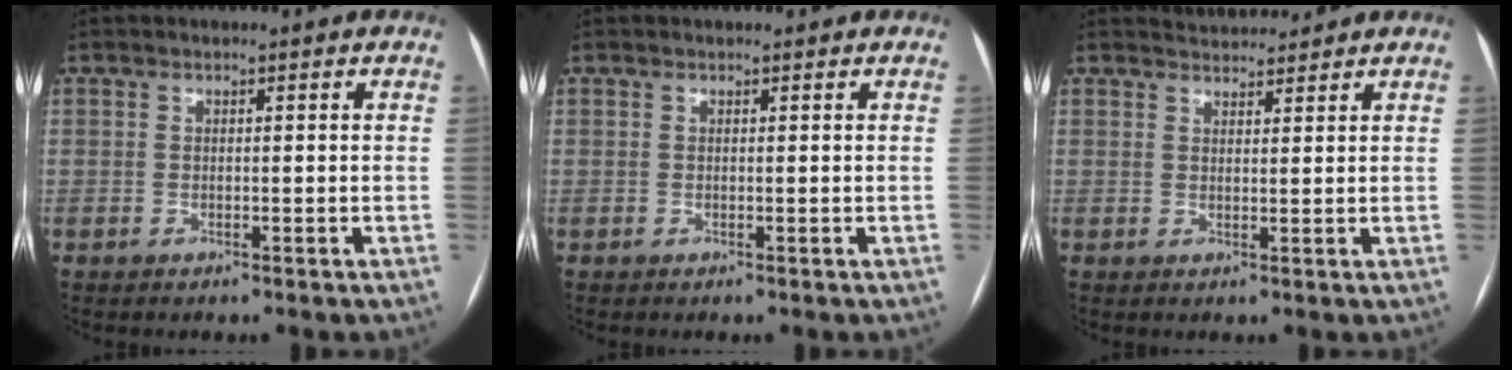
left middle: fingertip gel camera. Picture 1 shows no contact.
{"total": 0.6, "force": [0.5, 0.2, 0.1], "torque": [-0.009, 0.009, 0.011]}
{"total": 3.2, "force": [3.2, 0.4, 0.1], "torque": [-0.010, 0.014, 0.053]}